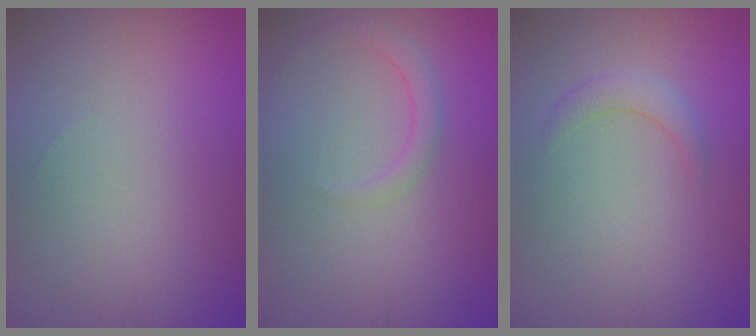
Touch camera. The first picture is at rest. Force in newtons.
{"total": 1.8, "press": 1.8, "slide": 0.0}
{"total": 1.7, "press": 1.6, "slide": 0.2}